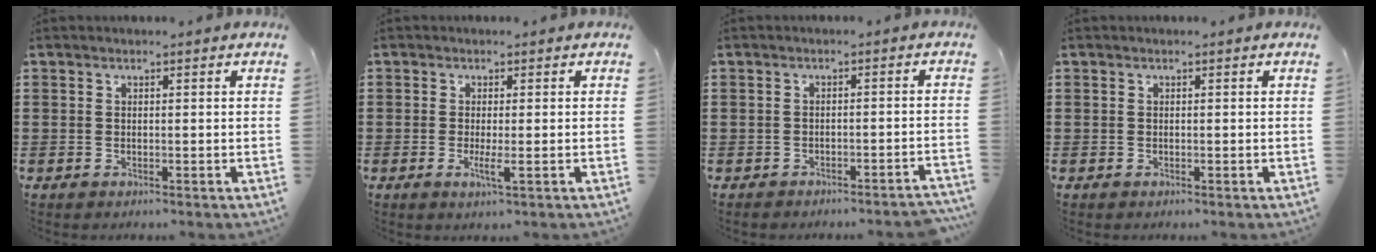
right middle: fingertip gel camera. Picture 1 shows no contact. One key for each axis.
{"total": 2.1, "fx": -0.5, "fy": 0.3, "fz": 2.0, "tx": -0.036, "ty": -0.005, "tz": -0.007}
{"total": 1.7, "fx": -1.7, "fy": 0.1, "fz": -0.1, "tx": -0.006, "ty": 0.004, "tz": -0.037}
{"total": 0.0}